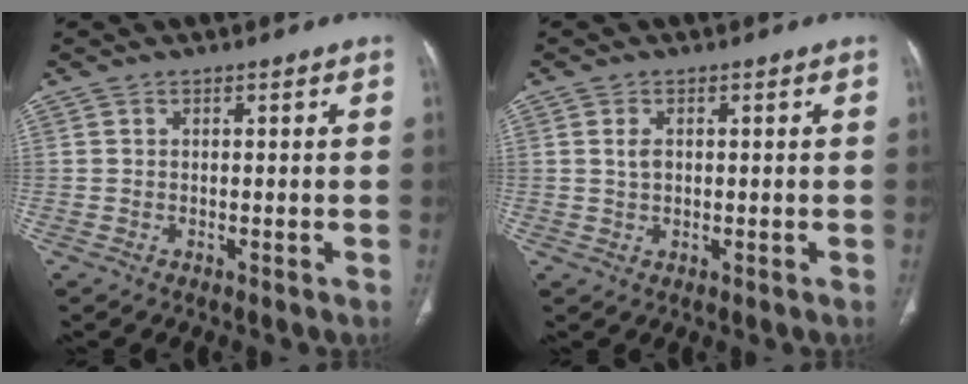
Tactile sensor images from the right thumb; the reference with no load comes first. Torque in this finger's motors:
{"motor_torque": [0.61, -0.75, 0.08, -0.61, 0.00]}